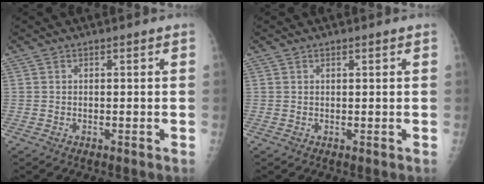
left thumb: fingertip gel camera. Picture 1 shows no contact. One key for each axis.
{"total": 0.6, "fx": 0.4, "fy": 0.3, "fz": 0.4, "tx": -0.006, "ty": -0.002, "tz": 0.006}